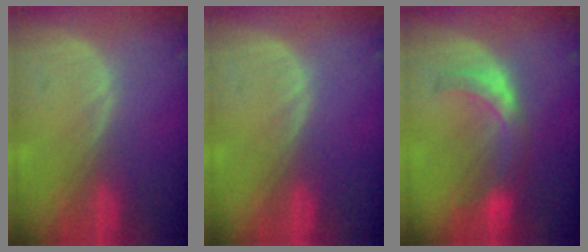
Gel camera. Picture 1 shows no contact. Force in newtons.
{"total": 0.0}
{"total": 5.8, "press": 5.6, "slide": 1.5}